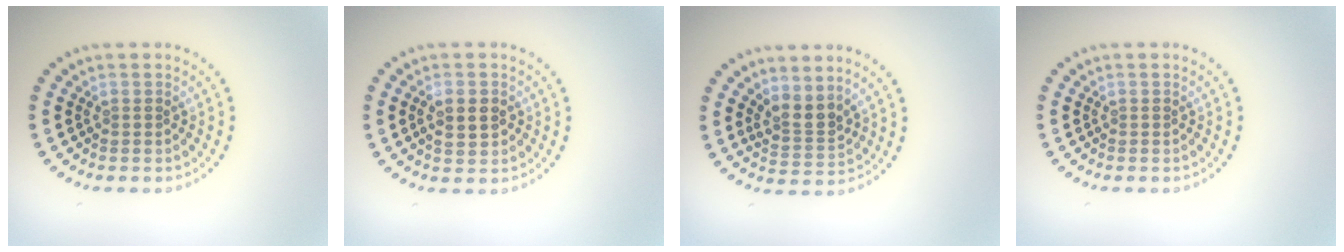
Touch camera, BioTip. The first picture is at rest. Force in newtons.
{"total": 2.2, "press": 2.2, "slide": 0.1}
{"total": 2.6, "press": 2.0, "slide": 1.7}
{"total": 0.0}